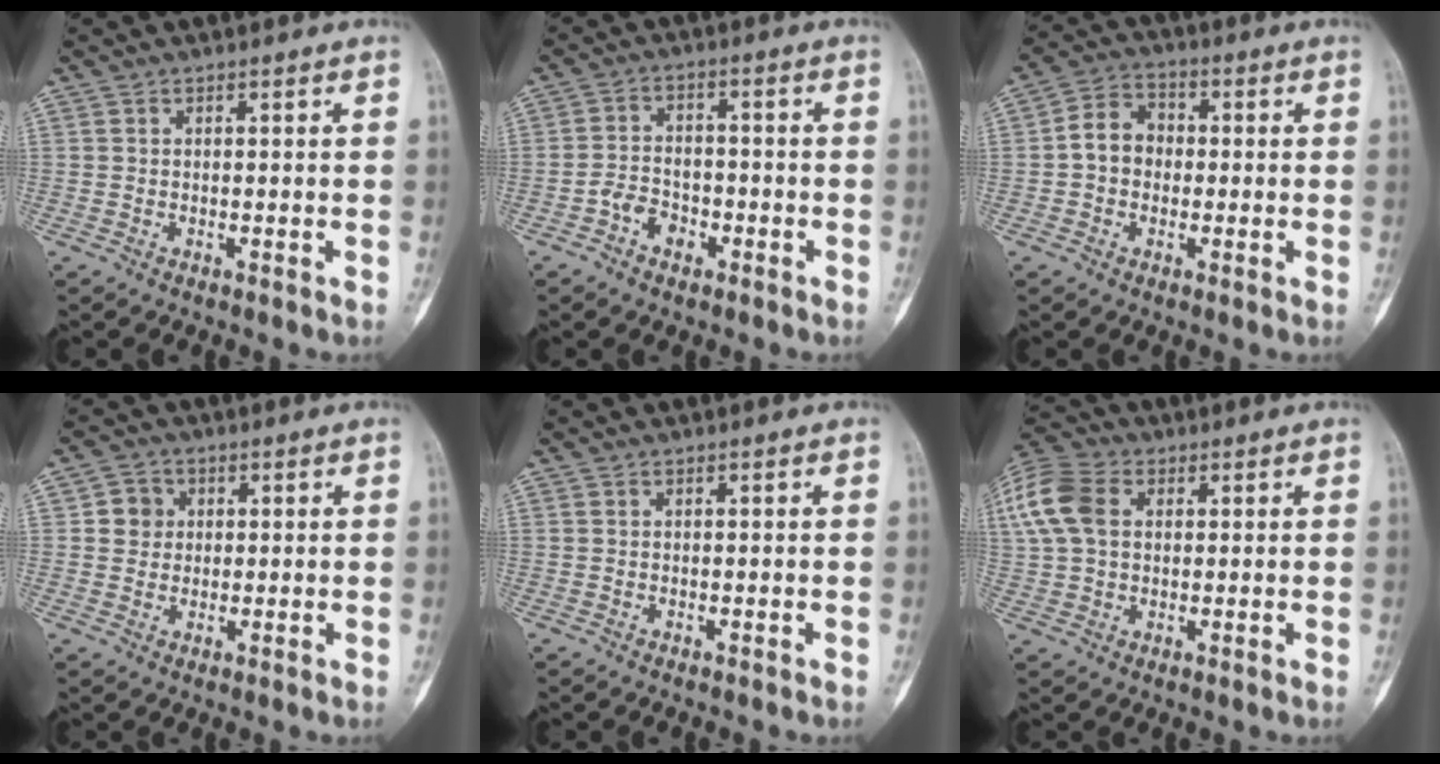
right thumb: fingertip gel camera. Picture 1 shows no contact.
{"total": 5.0, "force": [-2.6, 3.4, 2.5], "torque": [-0.026, 0.028, -0.050]}
{"total": 6.4, "force": [-0.5, 5.4, 3.4], "torque": [-0.037, 0.023, -0.023]}
{"total": 4.3, "force": [0.8, 4.1, 1.2], "torque": [0.006, 0.004, 0.009]}
{"total": 0.0}
{"total": 15.5, "force": [3.9, 11.2, 10.0], "torque": [-0.243, 0.030, 0.071]}